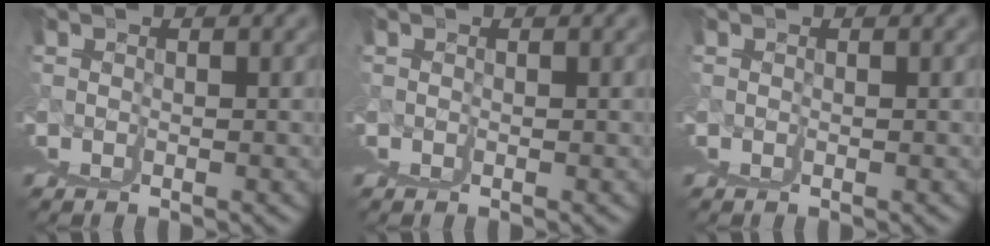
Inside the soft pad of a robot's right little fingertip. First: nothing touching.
{"total": 0.0}
{"total": 0.0}